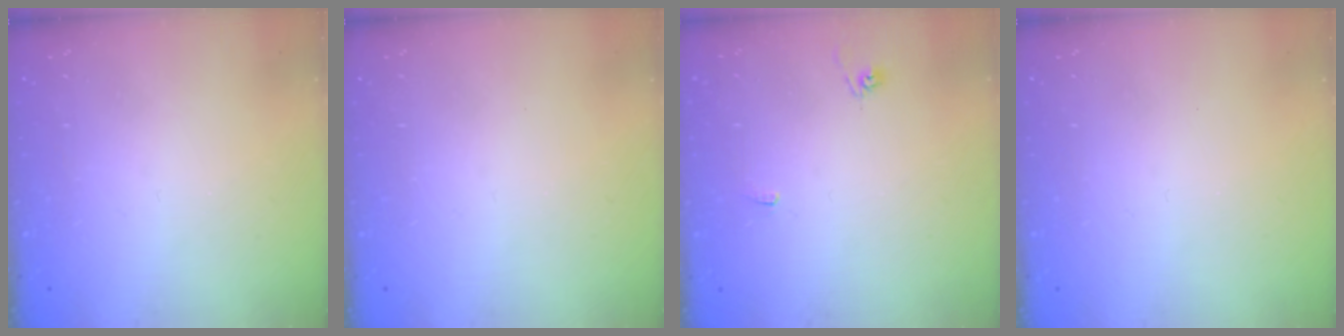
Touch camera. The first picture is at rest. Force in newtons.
{"total": 0.0}
{"total": 4.0, "press": 4.0, "slide": 0.3}
{"total": 0.0}